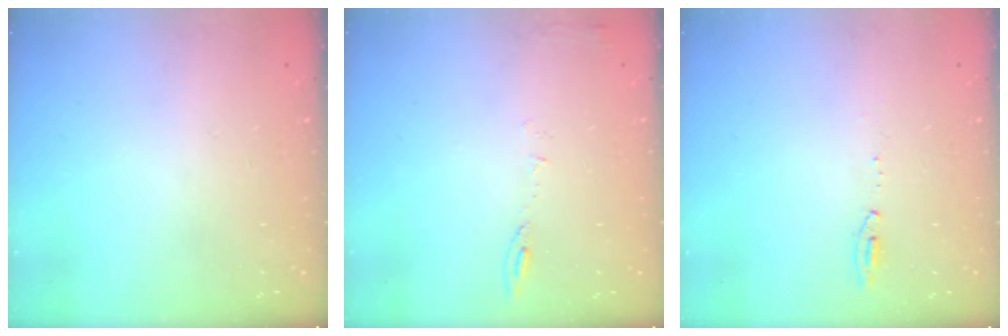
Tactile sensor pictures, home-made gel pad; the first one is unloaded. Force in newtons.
{"total": 6.2, "press": 6.2, "slide": 0.9}
{"total": 6.0, "press": 5.8, "slide": 1.5}